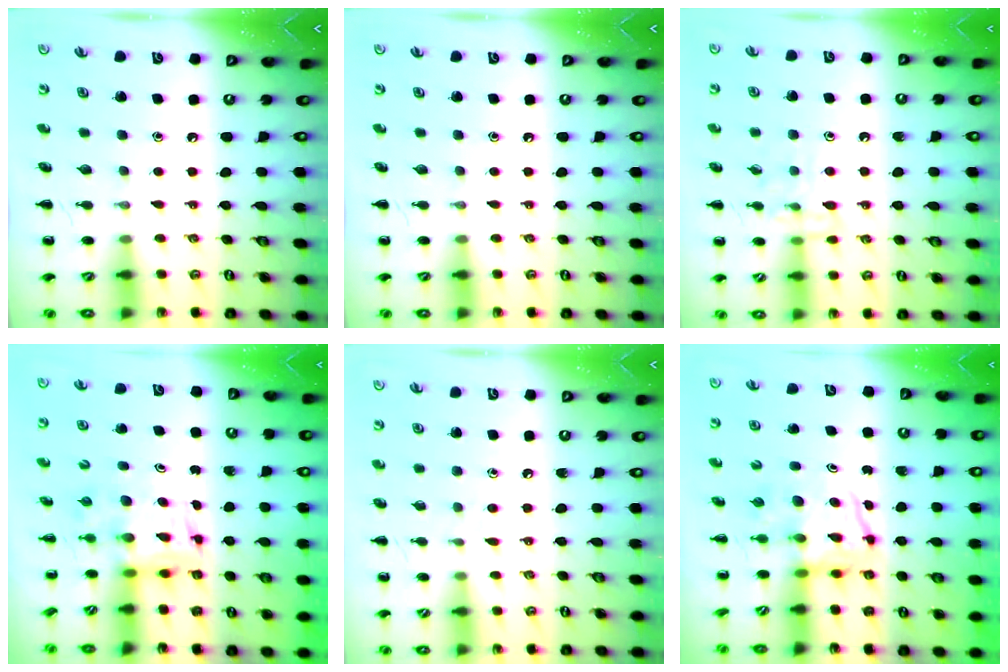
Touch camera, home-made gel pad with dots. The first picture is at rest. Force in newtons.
{"total": 0.0}
{"total": 8.4, "press": 8.4, "slide": 0.4}
{"total": 3.4, "press": 3.4, "slide": 0.6}
{"total": 2.7, "press": 2.4, "slide": 1.4}
{"total": 3.6, "press": 3.5, "slide": 0.5}